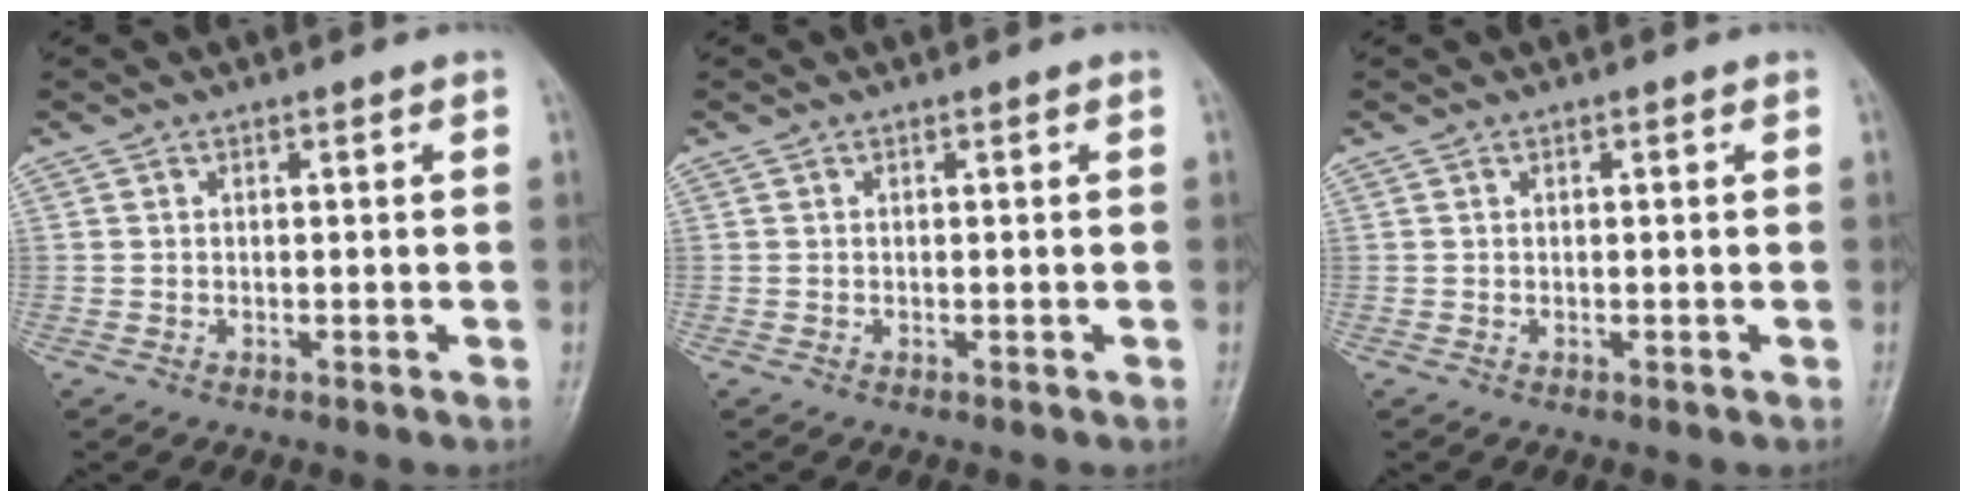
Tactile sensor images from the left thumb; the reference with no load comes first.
{"total": 0.0}
{"total": 0.0}